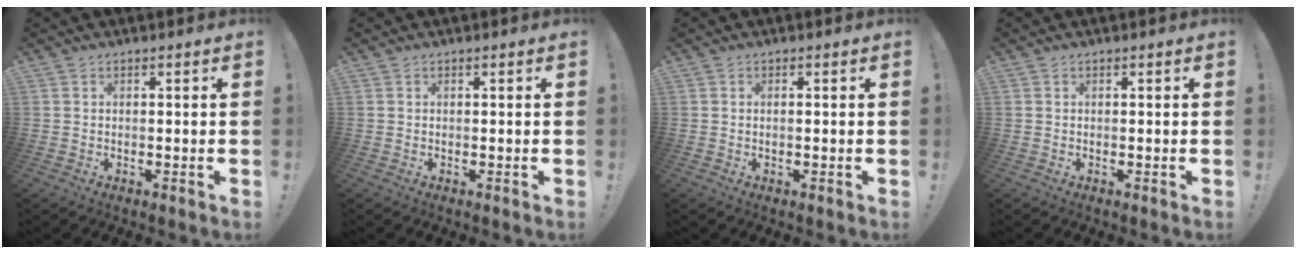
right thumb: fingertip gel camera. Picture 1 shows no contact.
{"total": 0.0}
{"total": 0.6, "force": [-0.1, -0.1, 0.6], "torque": [-0.019, 0.004, -0.001]}
{"total": 0.0}